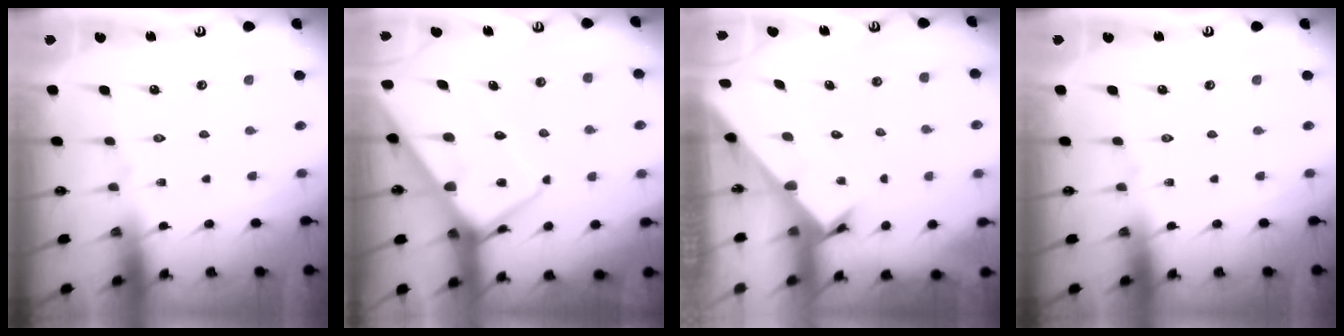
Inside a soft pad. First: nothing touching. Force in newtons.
{"total": 9.3, "press": 9.2, "slide": 0.9}
{"total": 2.4, "press": 2.4, "slide": 0.2}
{"total": 0.0}